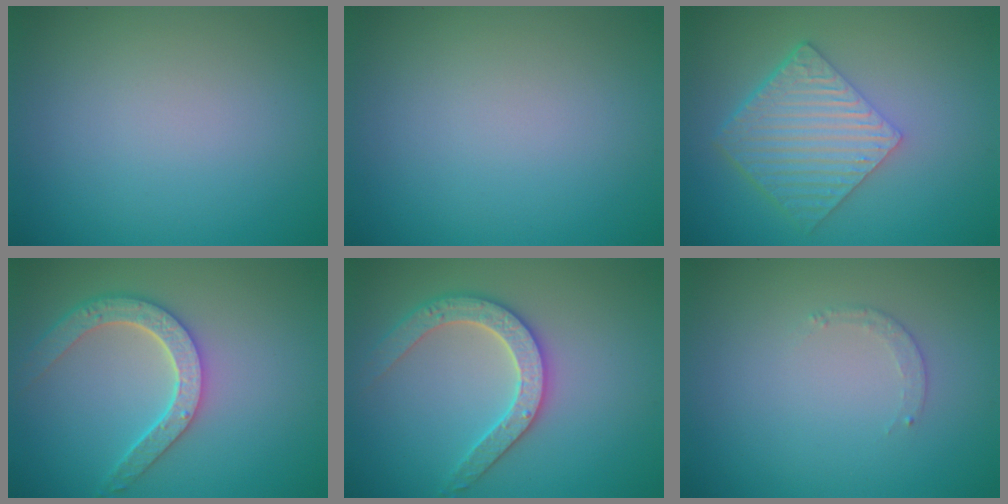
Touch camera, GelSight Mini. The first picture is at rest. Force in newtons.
{"total": 0.0}
{"total": 6.2, "press": 4.3, "slide": 4.4}
{"total": 4.7, "press": 4.0, "slide": 2.6}
{"total": 3.5, "press": 3.4, "slide": 0.5}
{"total": 0.6, "press": 0.5, "slide": 0.3}